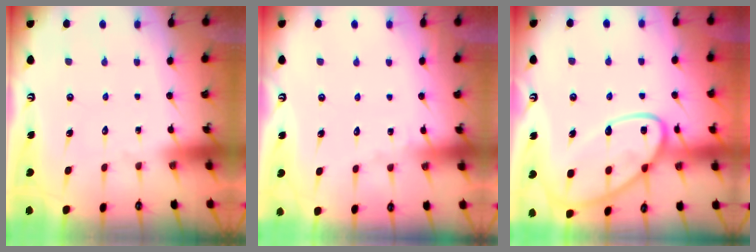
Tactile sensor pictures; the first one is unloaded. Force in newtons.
{"total": 1.7, "press": 1.7, "slide": 0.2}
{"total": 15.8, "press": 15.8, "slide": 1.2}